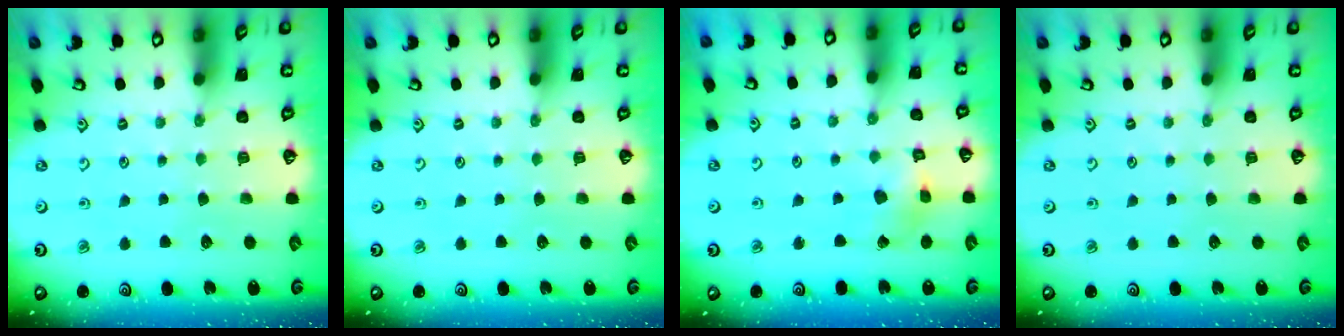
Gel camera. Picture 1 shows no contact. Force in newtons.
{"total": 0.0}
{"total": 4.1, "press": 4.1, "slide": 0.5}
{"total": 0.0}